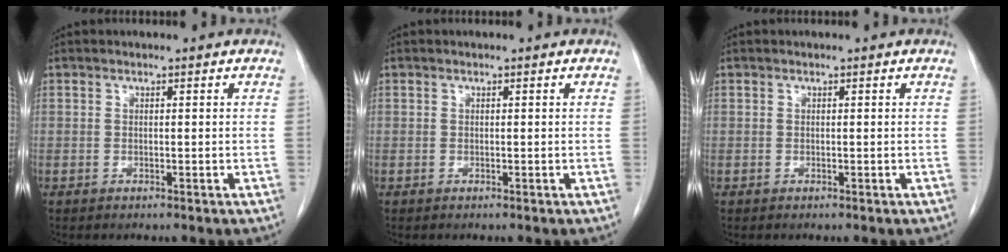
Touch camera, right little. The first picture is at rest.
{"total": 0.0}
{"total": 0.0}